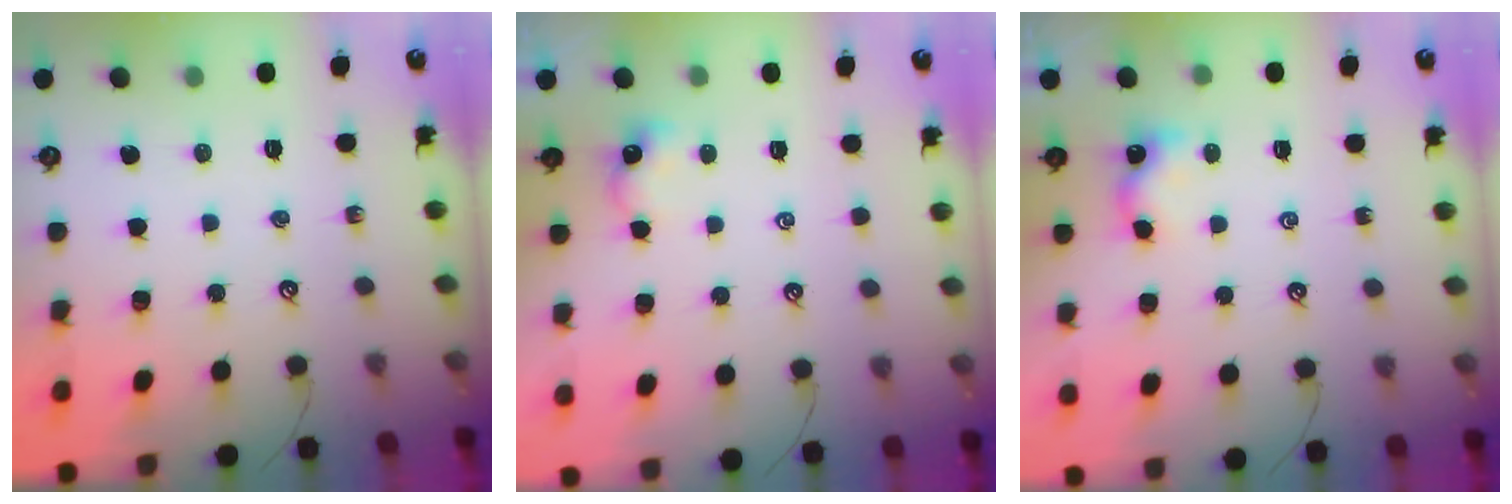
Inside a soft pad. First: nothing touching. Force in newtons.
{"total": 2.1, "press": 2.1, "slide": 0.2}
{"total": 3.1, "press": 3.1, "slide": 0.5}